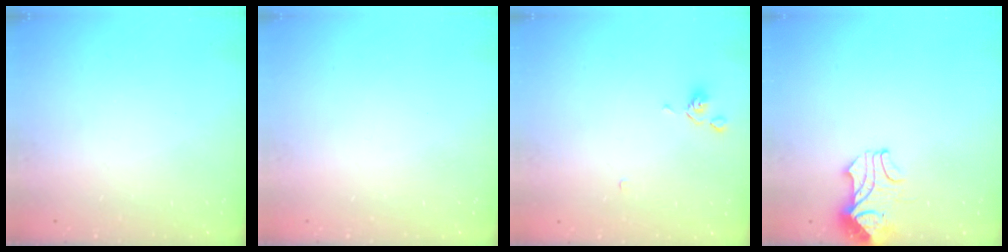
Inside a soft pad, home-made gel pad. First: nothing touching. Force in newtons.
{"total": 0.0}
{"total": 0.9, "press": 0.9, "slide": 0.3}
{"total": 2.3, "press": 2.2, "slide": 0.8}